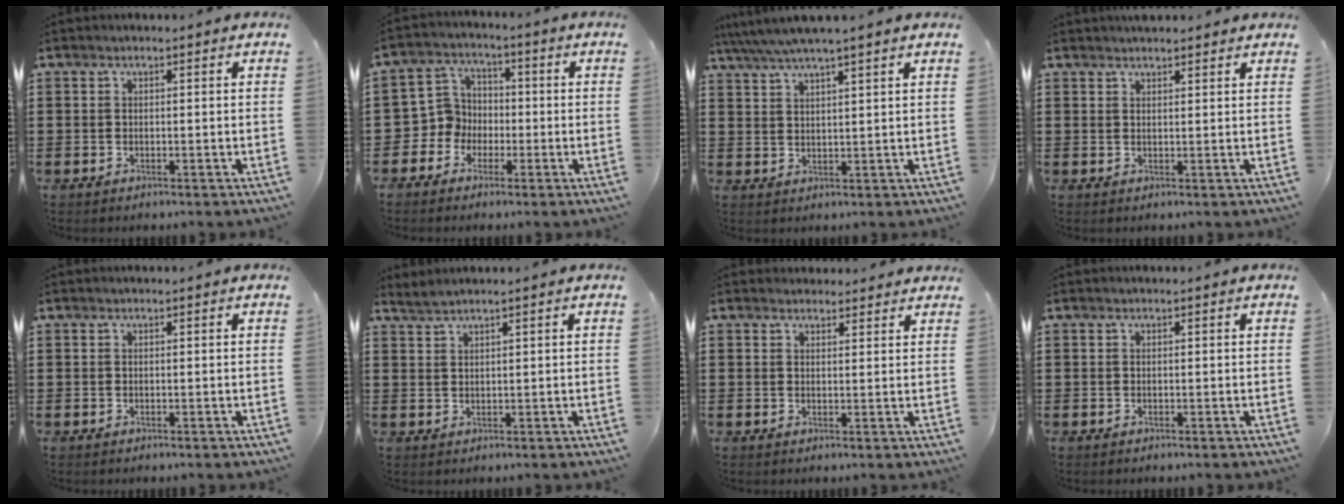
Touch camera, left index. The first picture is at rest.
{"total": 5.5, "force": [-1.8, 5.2, 0.6], "torque": [-0.049, 0.003, -0.041]}
{"total": 3.9, "force": [3.3, -0.3, 2.1], "torque": [-0.051, -0.010, 0.056]}
{"total": 1.7, "force": [1.6, 0.3, 0.3], "torque": [-0.010, 0.003, 0.032]}
{"total": 0.0}
{"total": 1.5, "force": [1.4, -0.3, 0.5], "torque": [-0.013, 0.000, 0.027]}
{"total": 2.0, "force": [1.9, 0.6, 0.0], "torque": [0.002, -0.004, 0.037]}
{"total": 0.0}